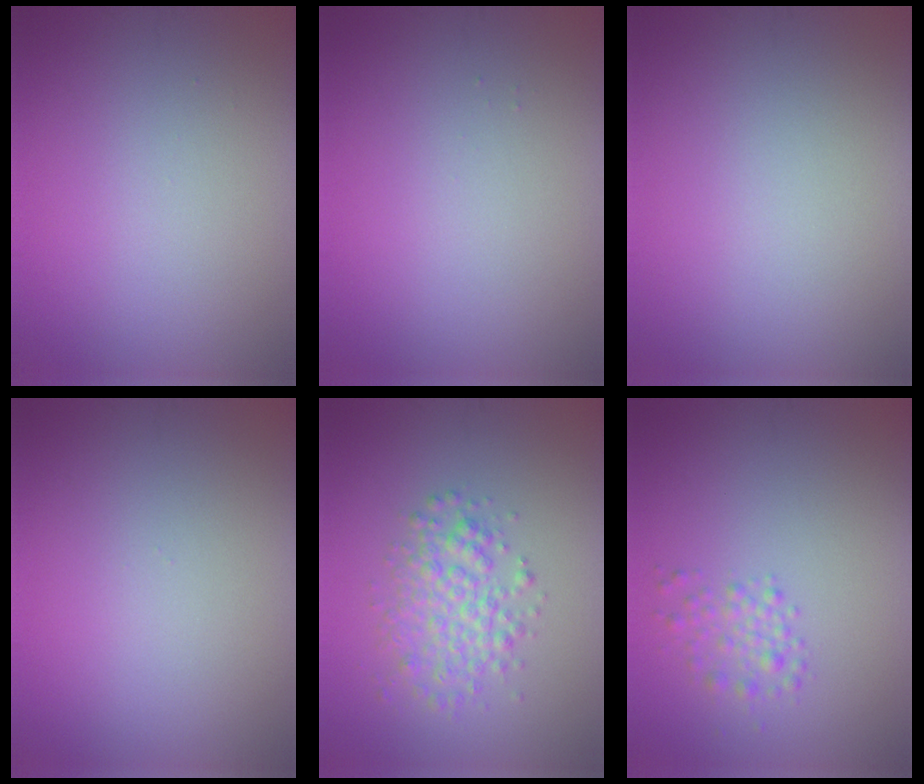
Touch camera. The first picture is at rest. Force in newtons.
{"total": 0.0}
{"total": 0.0}
{"total": 0.0}
{"total": 3.6, "press": 3.6, "slide": 0.1}
{"total": 1.8, "press": 1.8, "slide": 0.1}